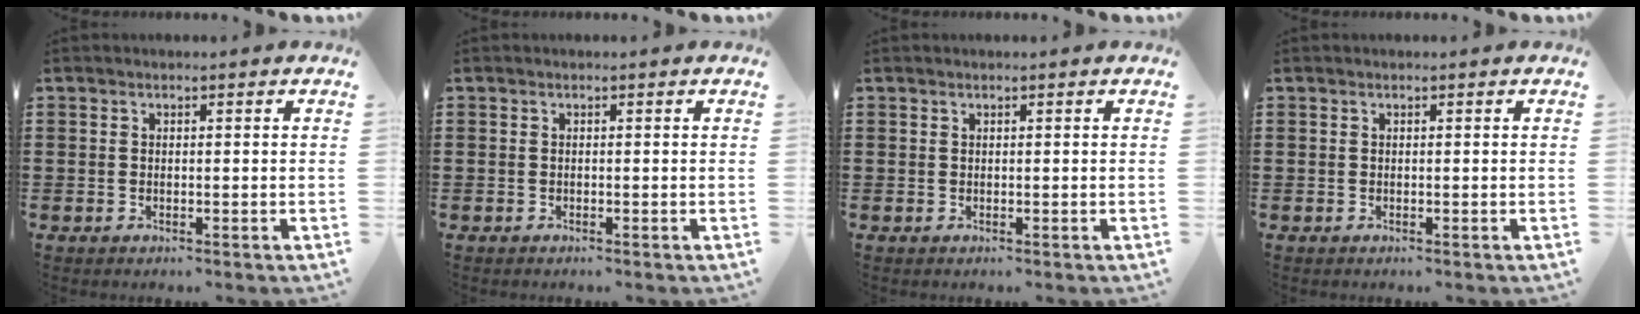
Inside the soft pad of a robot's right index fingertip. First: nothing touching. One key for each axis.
{"total": 0.0}
{"total": 0.0}
{"total": 0.0}